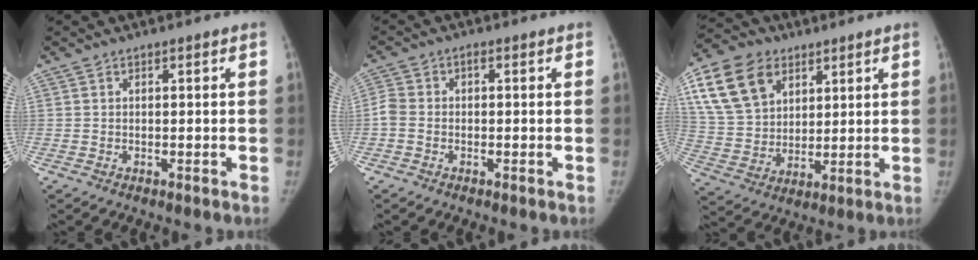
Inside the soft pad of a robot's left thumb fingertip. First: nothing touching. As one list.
[{"total": 3.3, "force": [-1.0, 2.4, 2.0], "torque": [-0.046, 0.010, -0.027]}, {"total": 17.5, "force": [8.0, 12.4, 9.4], "torque": [-0.172, -0.009, 0.152]}]